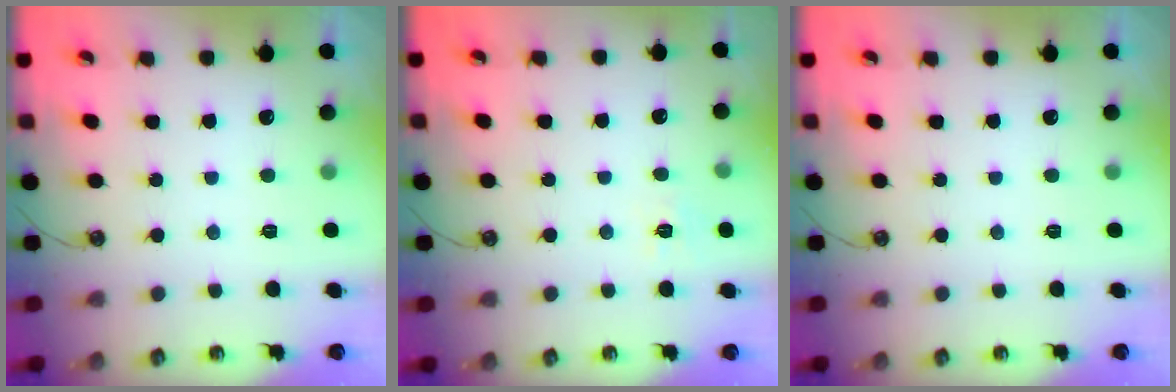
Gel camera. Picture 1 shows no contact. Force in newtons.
{"total": 5.7, "press": 5.7, "slide": 0.7}
{"total": 0.0}